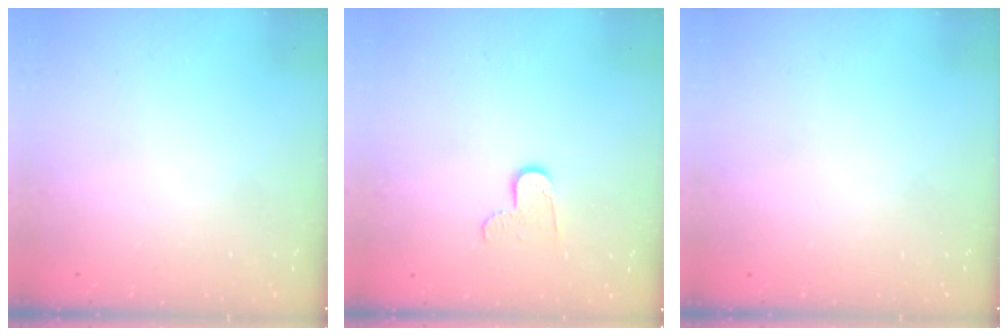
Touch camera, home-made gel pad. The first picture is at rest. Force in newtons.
{"total": 6.7, "press": 6.6, "slide": 0.4}
{"total": 0.0}